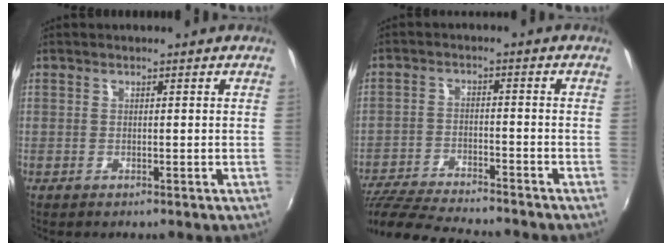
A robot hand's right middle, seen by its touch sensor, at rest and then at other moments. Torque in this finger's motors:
{"motor_torque": [0.97, -1.16, 0.11, 0.06]}